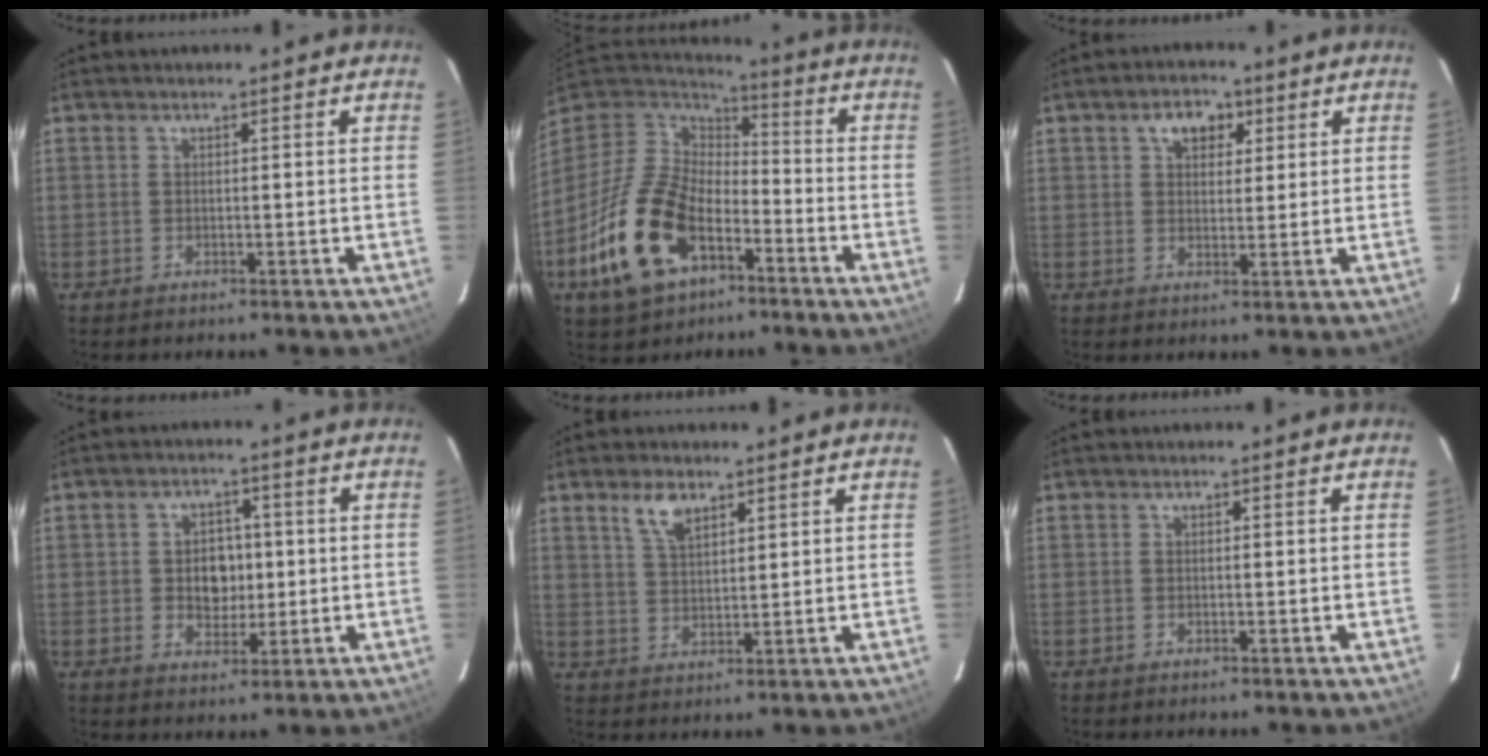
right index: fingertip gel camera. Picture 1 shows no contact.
{"total": 19.9, "force": [-9.1, 12.0, 13.1], "torque": [-0.290, -0.014, -0.161]}
{"total": 5.1, "force": [2.4, 3.5, 2.9], "torque": [-0.044, 0.016, 0.039]}
{"total": 5.9, "force": [-0.1, 4.6, 3.7], "torque": [-0.065, 0.008, 0.004]}
{"total": 5.2, "force": [3.4, 2.3, 3.2], "torque": [-0.059, 0.005, 0.067]}
{"total": 0.0}